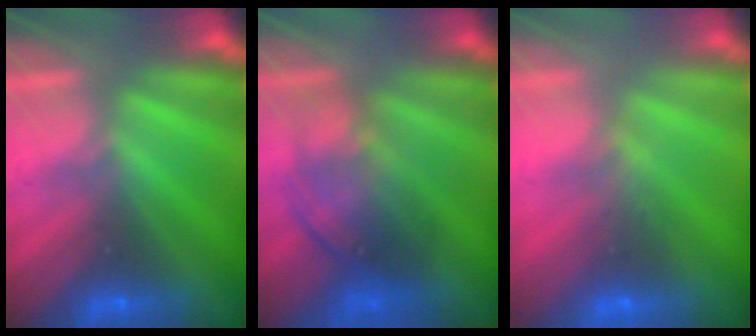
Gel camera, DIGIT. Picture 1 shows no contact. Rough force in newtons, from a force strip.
{"total": 7.2}
{"total": 4.6}